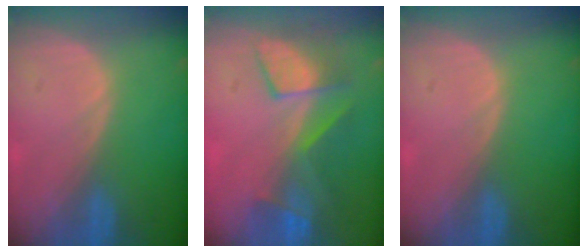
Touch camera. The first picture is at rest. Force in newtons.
{"total": 8.0, "press": 7.4, "slide": 2.9}
{"total": 0.0}